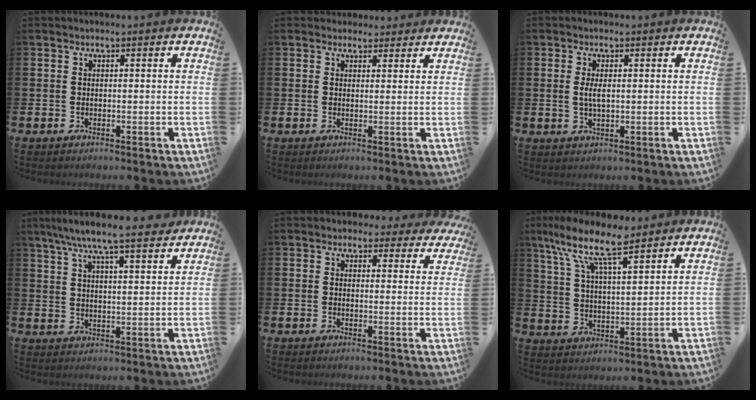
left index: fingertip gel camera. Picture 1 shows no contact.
{"total": 2.4, "force": [2.2, 1.0, -0.1], "torque": [0.010, -0.006, 0.038]}
{"total": 2.6, "force": [0.3, 1.0, 2.4], "torque": [-0.048, 0.004, 0.003]}
{"total": 8.2, "force": [7.5, 0.6, 3.3], "torque": [-0.074, -0.036, 0.132]}
{"total": 2.7, "force": [2.3, 1.5, 0.2], "torque": [0.005, -0.010, 0.035]}
{"total": 10.3, "force": [8.3, 2.5, 5.6], "torque": [-0.127, -0.035, 0.145]}